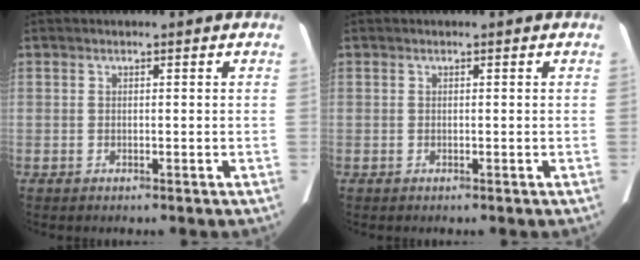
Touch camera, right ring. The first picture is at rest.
{"total": 0.0}